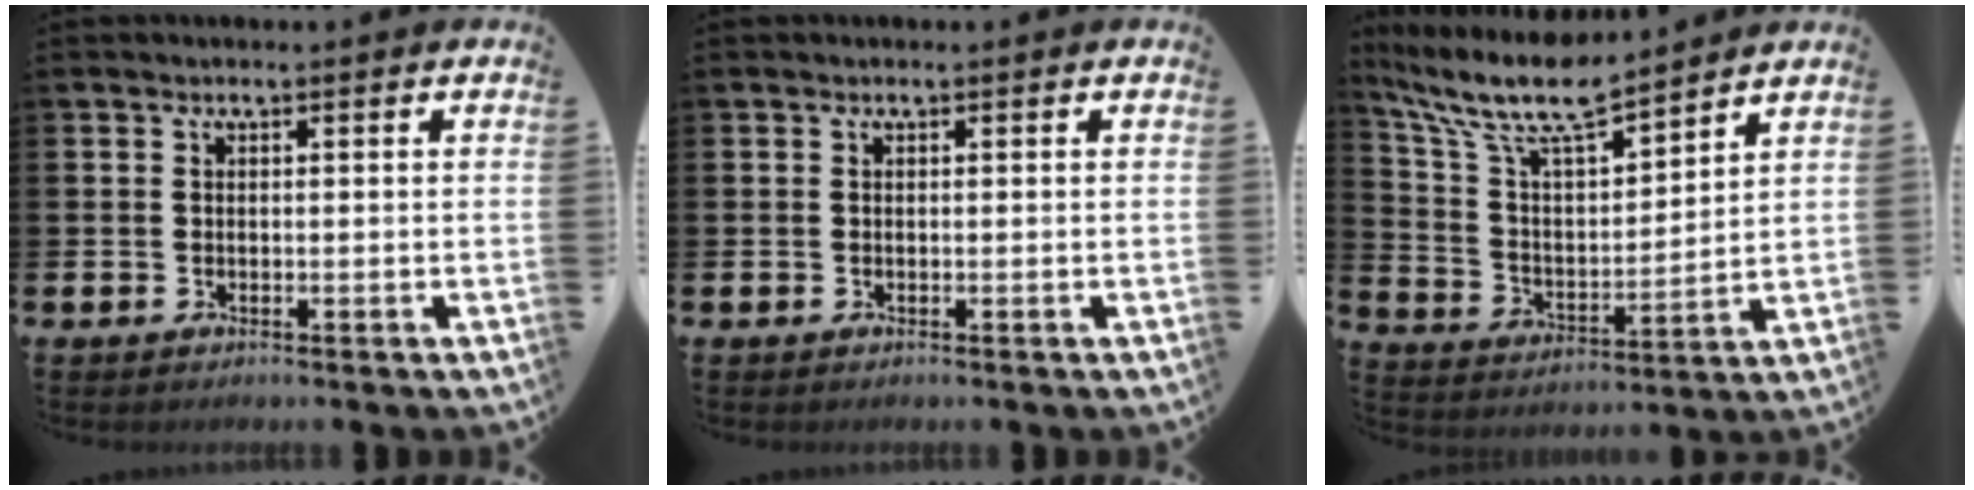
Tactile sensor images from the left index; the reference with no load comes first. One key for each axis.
{"total": 0.0}
{"total": 10.3, "fx": 9.0, "fy": 2.0, "fz": 4.7, "tx": -0.133, "ty": -0.049, "tz": 0.156}